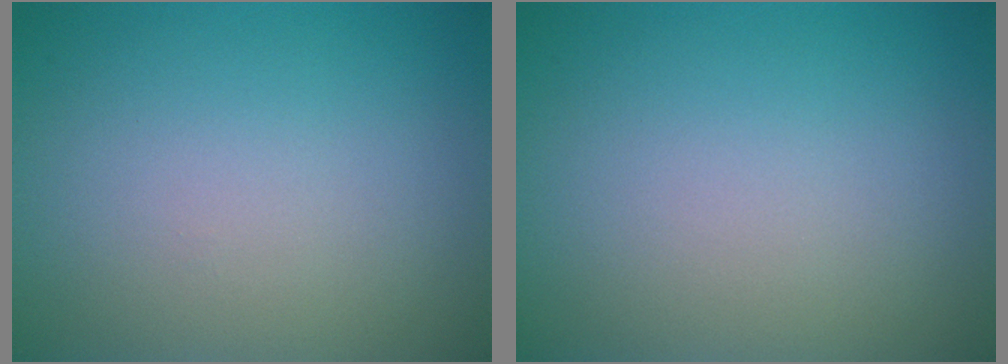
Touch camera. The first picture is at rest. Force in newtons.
{"total": 0.0}